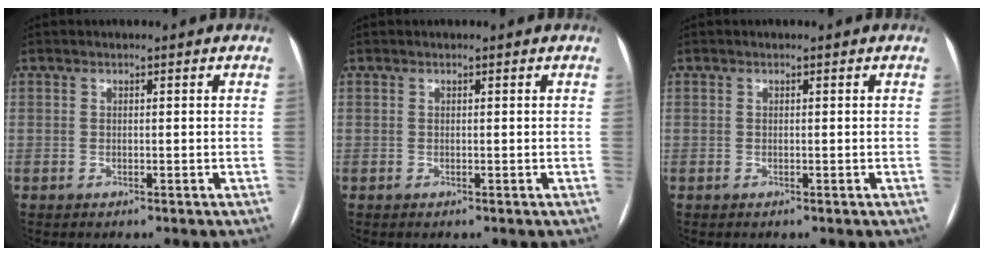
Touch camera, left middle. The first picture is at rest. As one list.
[{"total": 0.0}, {"total": 0.0}]